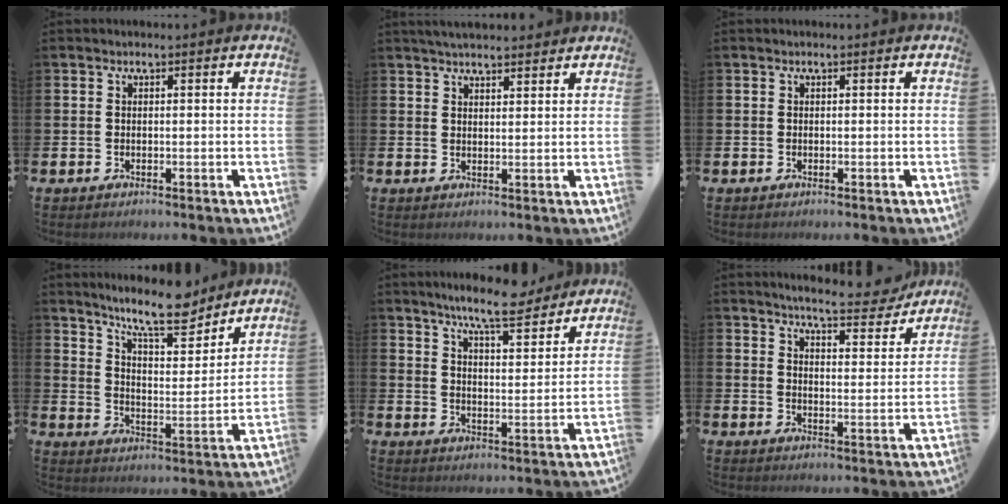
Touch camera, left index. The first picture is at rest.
{"total": 3.4, "force": [3.3, 0.5, 0.6], "torque": [-0.018, -0.009, 0.061]}
{"total": 0.0}
{"total": 11.1, "force": [9.8, 2.4, 4.6], "torque": [-0.094, -0.059, 0.172]}
{"total": 8.2, "force": [7.6, 0.8, 3.1], "torque": [-0.073, -0.039, 0.133]}
{"total": 6.2, "force": [5.9, 0.7, 1.6], "torque": [-0.044, -0.038, 0.101]}